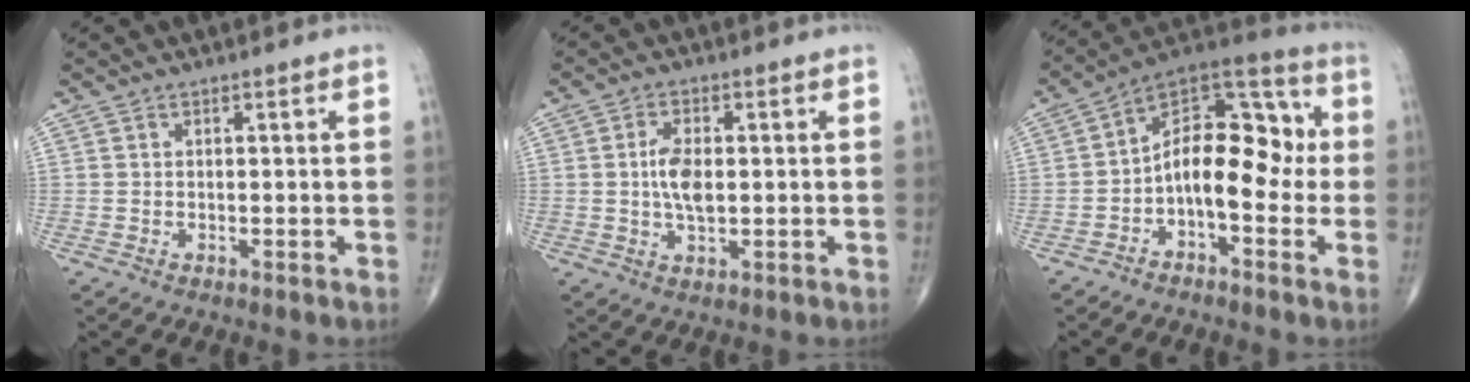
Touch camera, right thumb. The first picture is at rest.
{"total": 5.8, "force": [0.2, 2.9, 5.0], "torque": [-0.097, -0.001, 0.002]}
{"total": 15.2, "force": [-1.6, 8.2, 12.6], "torque": [-0.163, 0.052, -0.040]}